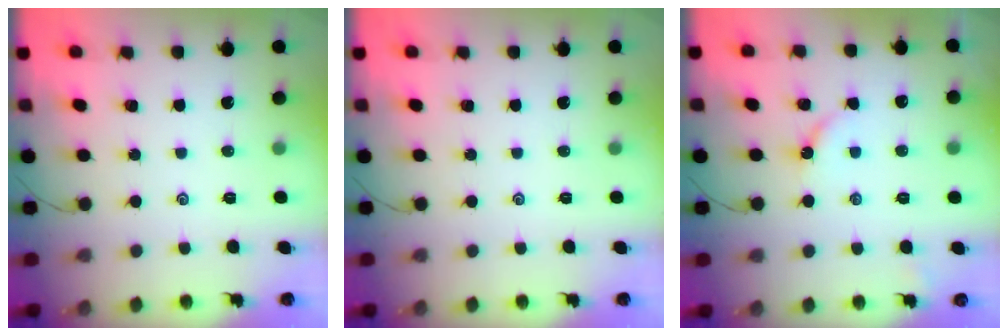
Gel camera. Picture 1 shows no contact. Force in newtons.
{"total": 0.0}
{"total": 4.0, "press": 4.0, "slide": 0.5}